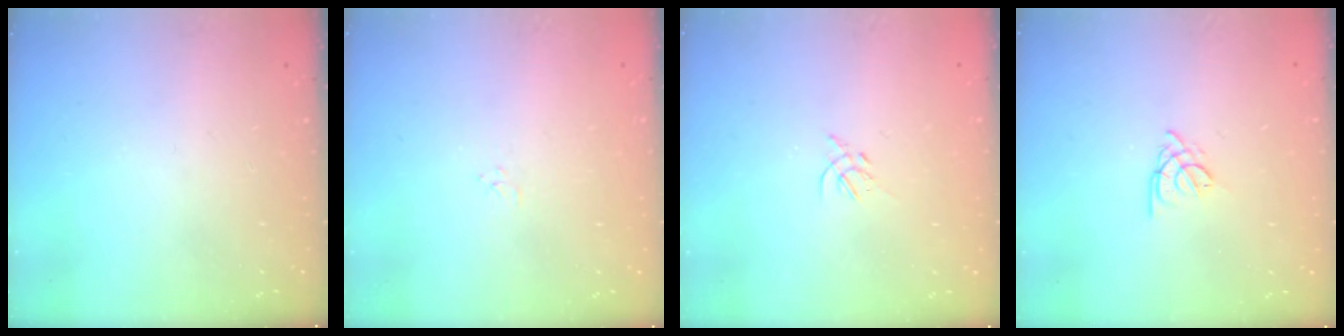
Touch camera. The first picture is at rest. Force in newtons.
{"total": 2.9, "press": 2.9, "slide": 0.3}
{"total": 1.4, "press": 1.3, "slide": 0.5}
{"total": 2.5, "press": 2.5, "slide": 0.7}